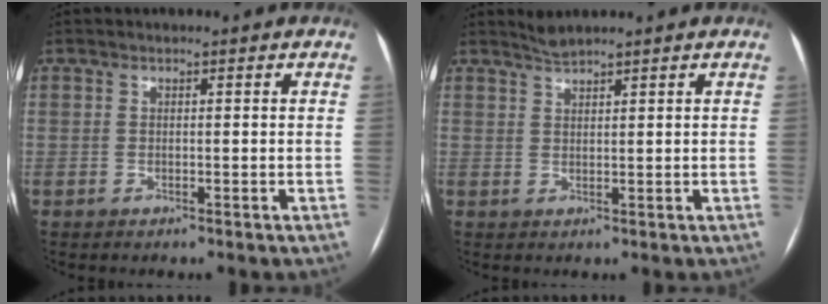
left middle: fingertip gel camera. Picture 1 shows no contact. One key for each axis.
{"total": 1.7, "fx": 1.7, "fy": -0.4, "fz": 0.2, "tx": -0.005, "ty": 0.005, "tz": 0.037}